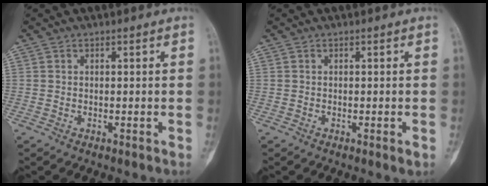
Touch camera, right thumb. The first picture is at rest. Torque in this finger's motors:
{"motor_torque": [0.24, 0.02, -0.02, -0.11, 0.03]}